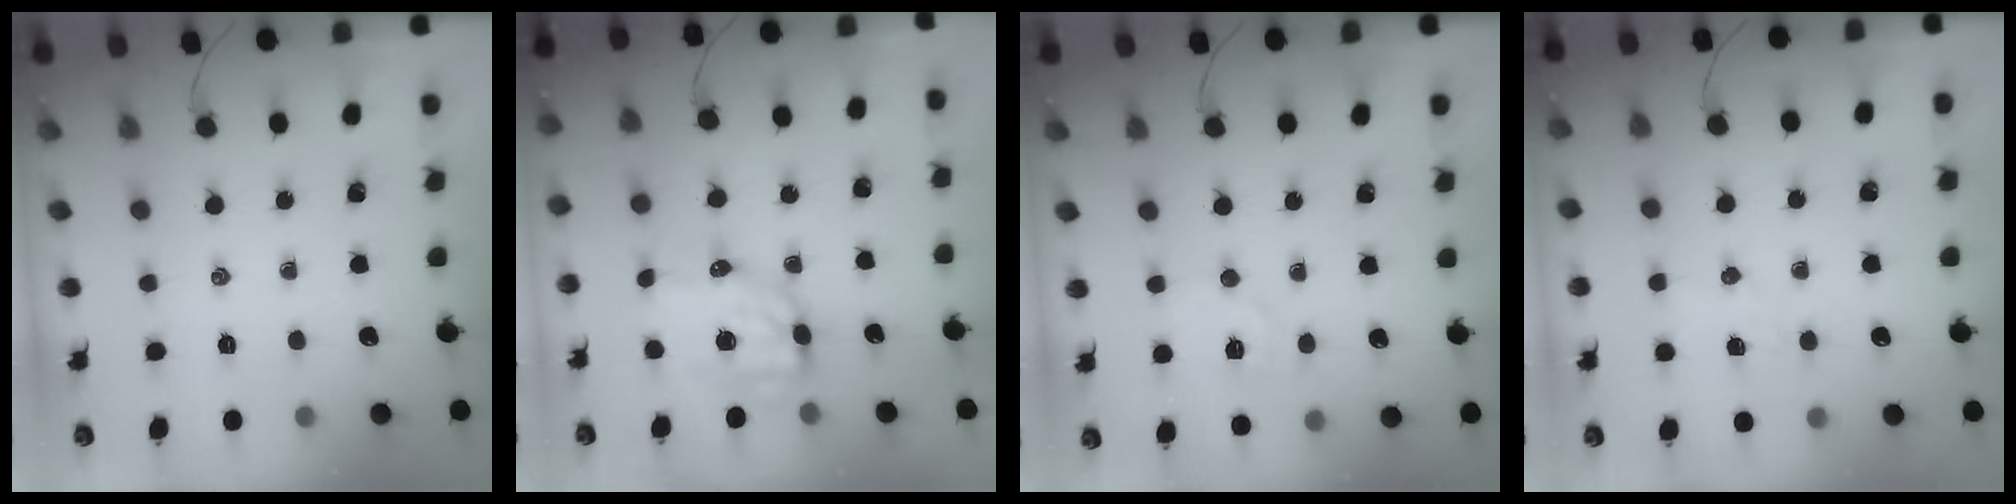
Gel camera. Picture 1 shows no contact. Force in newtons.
{"total": 8.6, "press": 8.5, "slide": 1.8}
{"total": 7.0, "press": 6.9, "slide": 1.1}
{"total": 3.9, "press": 3.8, "slide": 0.8}